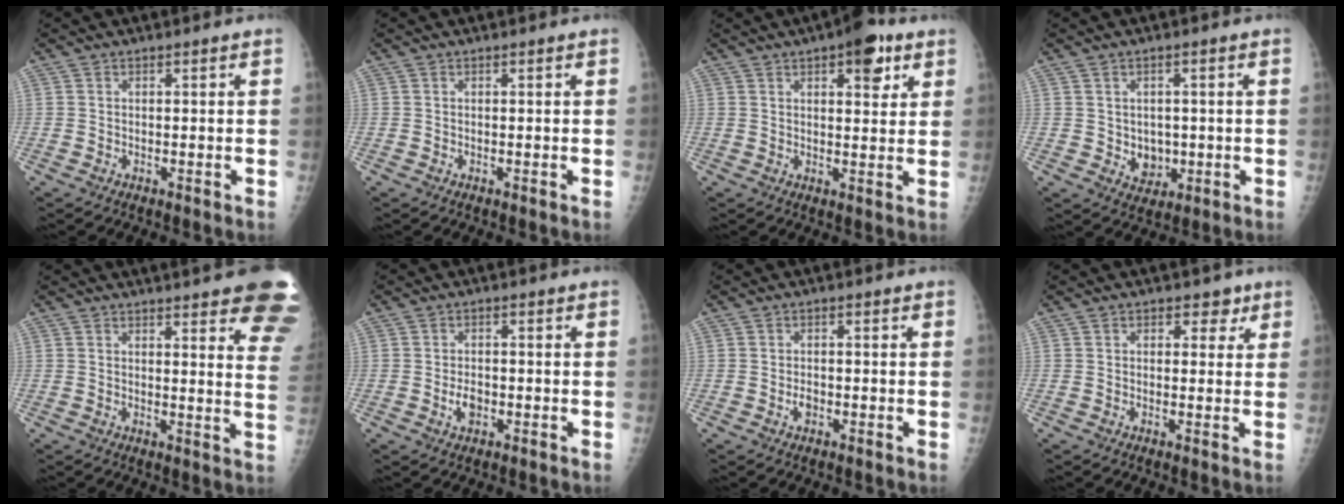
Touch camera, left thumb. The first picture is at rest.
{"total": 0.0}
{"total": 8.0, "force": [4.2, 3.3, 6.0], "torque": [-0.056, -0.013, 0.050]}
{"total": 5.0, "force": [-0.4, 4.1, 2.8], "torque": [-0.015, -0.001, 0.005]}
{"total": 16.6, "force": [11.5, 3.9, 11.3], "torque": [-0.113, -0.048, 0.118]}
{"total": 3.2, "force": [-0.9, 2.2, 2.2], "torque": [-0.032, 0.004, -0.015]}
{"total": 1.8, "force": [-0.6, 1.3, 1.2], "torque": [-0.014, 0.003, -0.011]}
{"total": 3.5, "force": [1.8, 2.5, 1.7], "torque": [0.007, -0.005, 0.019]}